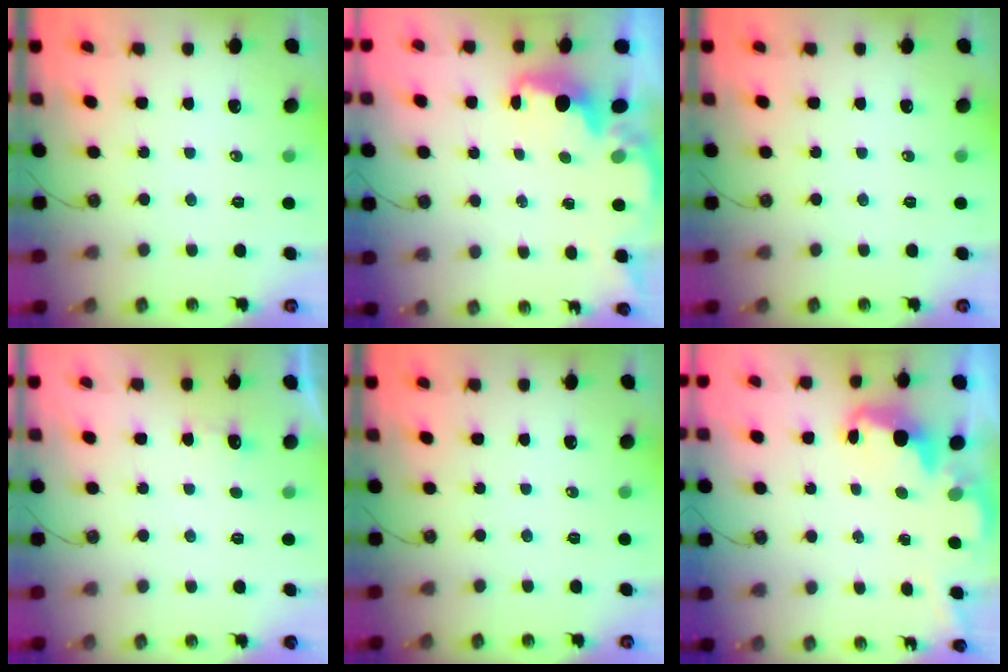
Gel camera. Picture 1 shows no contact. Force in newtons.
{"total": 2.2, "press": 2.0, "slide": 0.8}
{"total": 0.0}
{"total": 1.9, "press": 1.8, "slide": 0.8}
{"total": 0.0}
{"total": 2.6, "press": 2.6, "slide": 0.5}